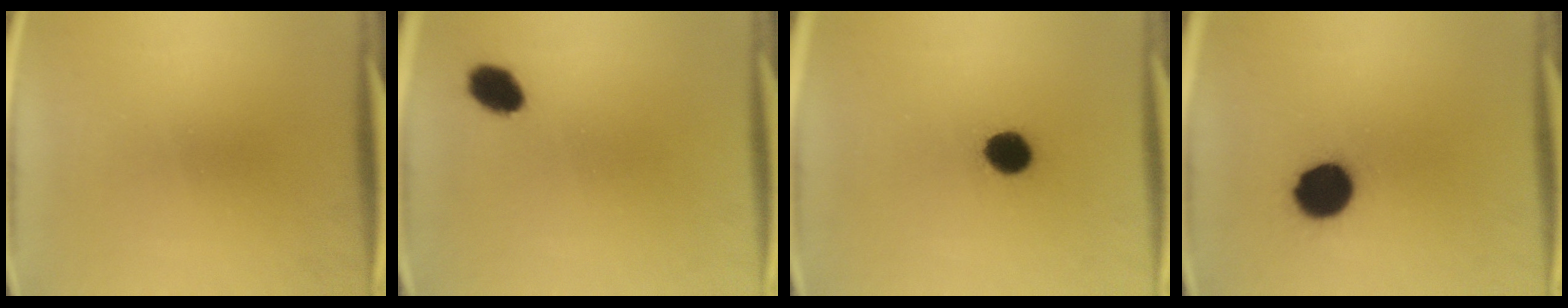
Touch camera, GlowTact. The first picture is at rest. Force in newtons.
{"total": 5.5}
{"total": 6.9}
{"total": 11.9}